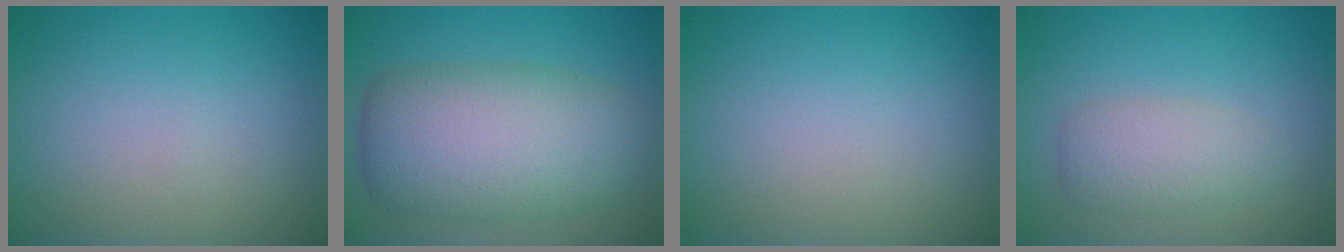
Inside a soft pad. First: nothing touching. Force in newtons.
{"total": 9.7, "press": 9.7, "slide": 0.5}
{"total": 0.0}
{"total": 3.0, "press": 3.0, "slide": 0.3}